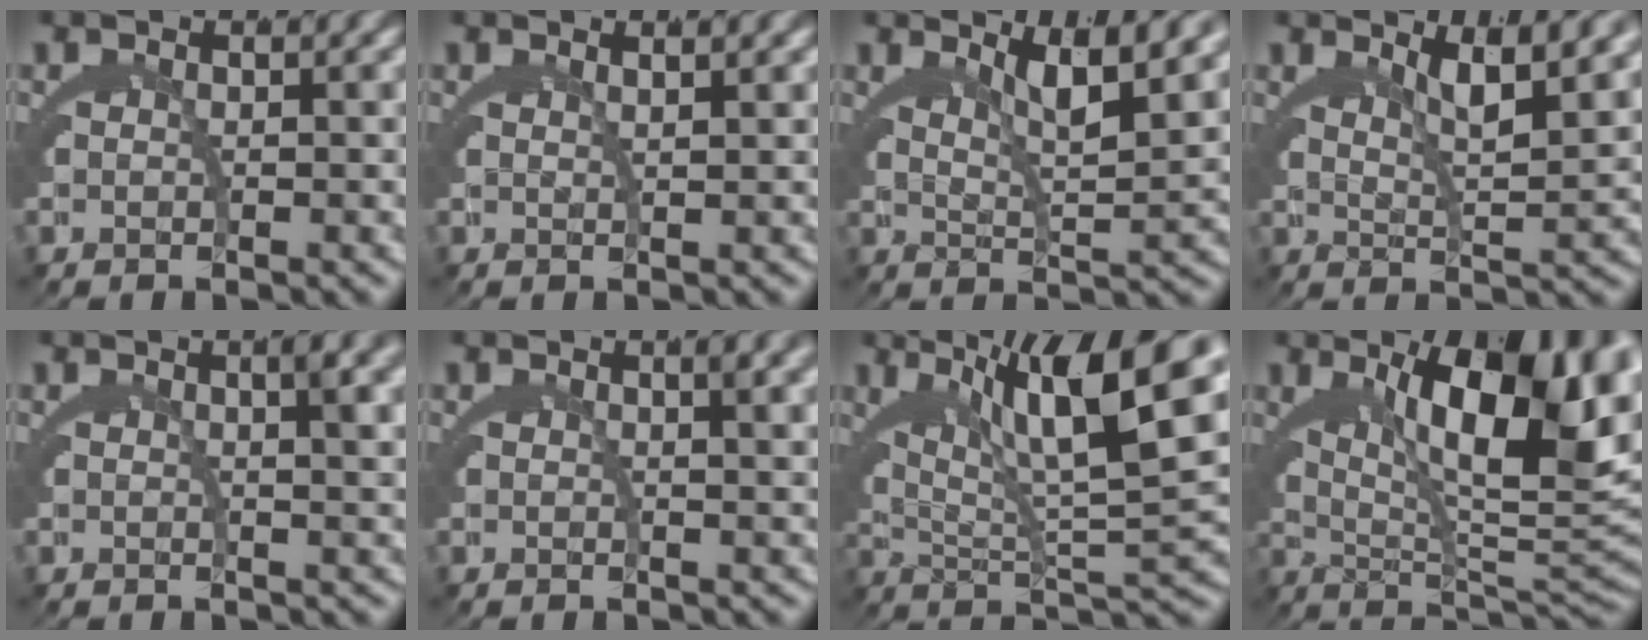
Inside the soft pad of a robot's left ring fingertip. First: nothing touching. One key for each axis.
{"total": 1.6, "fx": 1.1, "fy": -1.0, "fz": 0.6, "tx": -0.007, "ty": -0.001, "tz": 0.023}
{"total": 4.7, "fx": 3.0, "fy": 0.1, "fz": 3.6, "tx": -0.053, "ty": -0.006, "tz": 0.054}
{"total": 4.2, "fx": 2.8, "fy": -0.1, "fz": 3.1, "tx": -0.042, "ty": -0.007, "tz": 0.052}
{"total": 2.5, "fx": 1.0, "fy": -0.2, "fz": 2.3, "tx": -0.024, "ty": 0.005, "tz": 0.016}
{"total": 1.6, "fx": 0.7, "fy": -0.4, "fz": 1.4, "tx": -0.019, "ty": 0.003, "tz": 0.014}
{"total": 11.8, "fx": 4.4, "fy": 3.9, "fz": 10.3, "tx": -0.151, "ty": 0.012, "tz": 0.067}
{"total": 13.8, "fx": 4.0, "fy": 5.1, "fz": 12.2, "tx": -0.161, "ty": 0.003, "tz": 0.063}